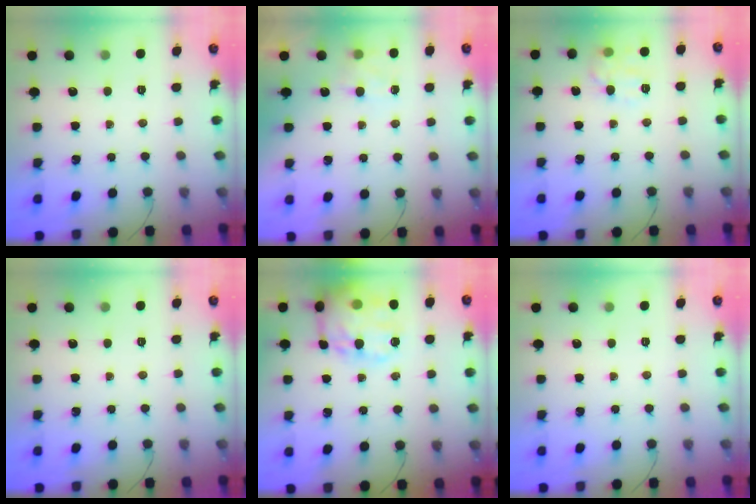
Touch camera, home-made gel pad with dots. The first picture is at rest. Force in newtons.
{"total": 6.3, "press": 6.1, "slide": 1.6}
{"total": 9.9, "press": 9.9, "slide": 0.2}
{"total": 0.0}
{"total": 21.0, "press": 20.8, "slide": 2.8}
{"total": 0.0}